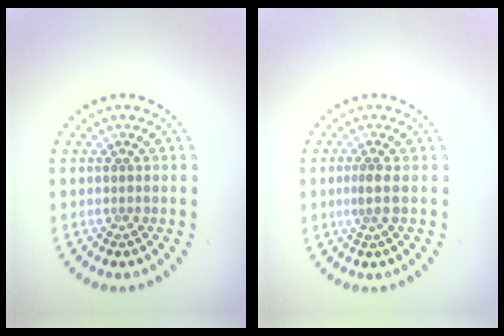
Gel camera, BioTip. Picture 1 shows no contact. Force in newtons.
{"total": 1.4, "press": 0.9, "slide": 1.1}